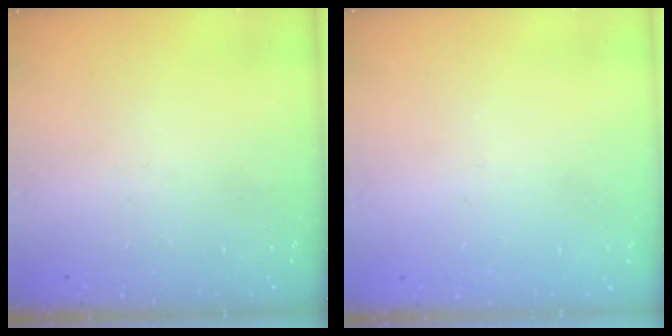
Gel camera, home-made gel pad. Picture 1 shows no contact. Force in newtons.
{"total": 2.7, "press": 2.7, "slide": 0.3}